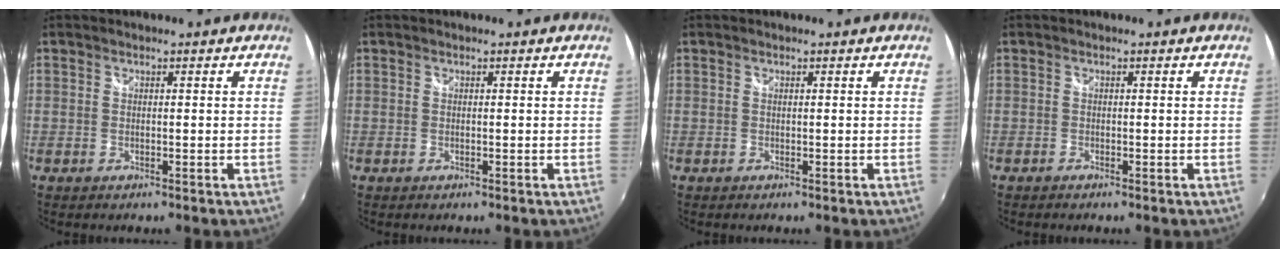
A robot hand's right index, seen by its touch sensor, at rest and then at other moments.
{"total": 0.0}
{"total": 0.0}
{"total": 0.5, "force": [-0.5, 0.2, 0.1], "torque": [-0.004, -0.003, -0.012]}